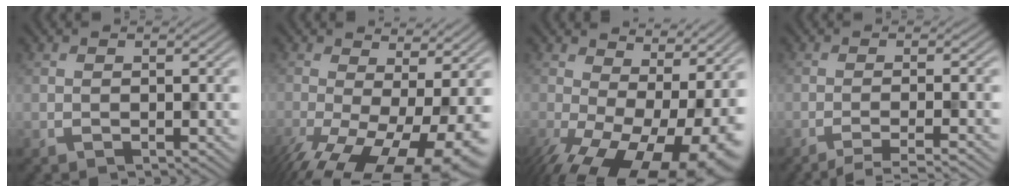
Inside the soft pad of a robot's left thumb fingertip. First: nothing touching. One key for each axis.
{"total": 14.9, "fx": -6.5, "fy": 6.2, "fz": 11.9, "tx": -0.208, "ty": -0.037, "tz": -0.082}
{"total": 17.0, "fx": -4.2, "fy": 9.3, "fz": 13.7, "tx": -0.210, "ty": -0.056, "tz": -0.024}
{"total": 3.5, "fx": -2.1, "fy": 0.6, "fz": 2.7, "tx": -0.022, "ty": 0.004, "tz": -0.047}